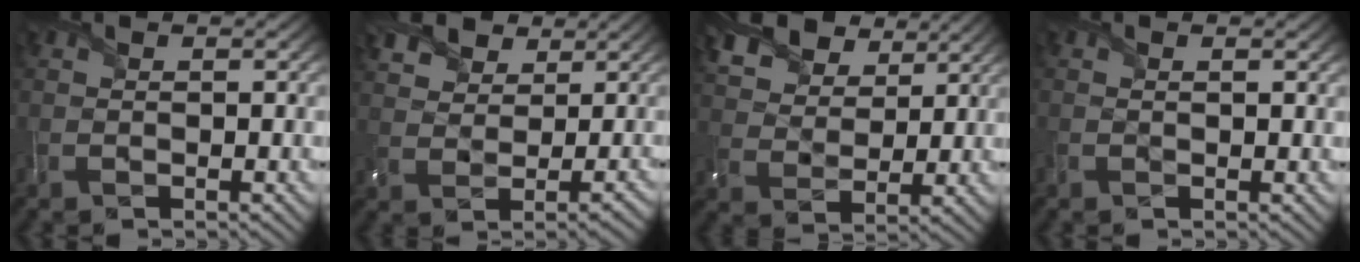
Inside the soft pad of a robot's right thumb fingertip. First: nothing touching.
{"total": 6.0, "force": [3.8, 3.3, 3.3], "torque": [-0.077, 0.013, 0.068]}
{"total": 11.4, "force": [7.6, 6.2, 5.8], "torque": [-0.168, 0.017, 0.134]}
{"total": 0.6, "force": [0.1, 0.2, 0.6], "torque": [-0.013, -0.001, 0.003]}